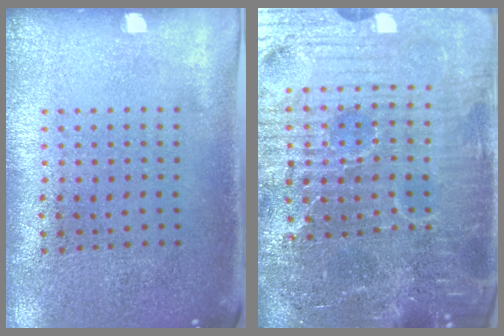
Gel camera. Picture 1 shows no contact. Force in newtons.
{"total": 7.3, "press": 6.6, "slide": 3.1}